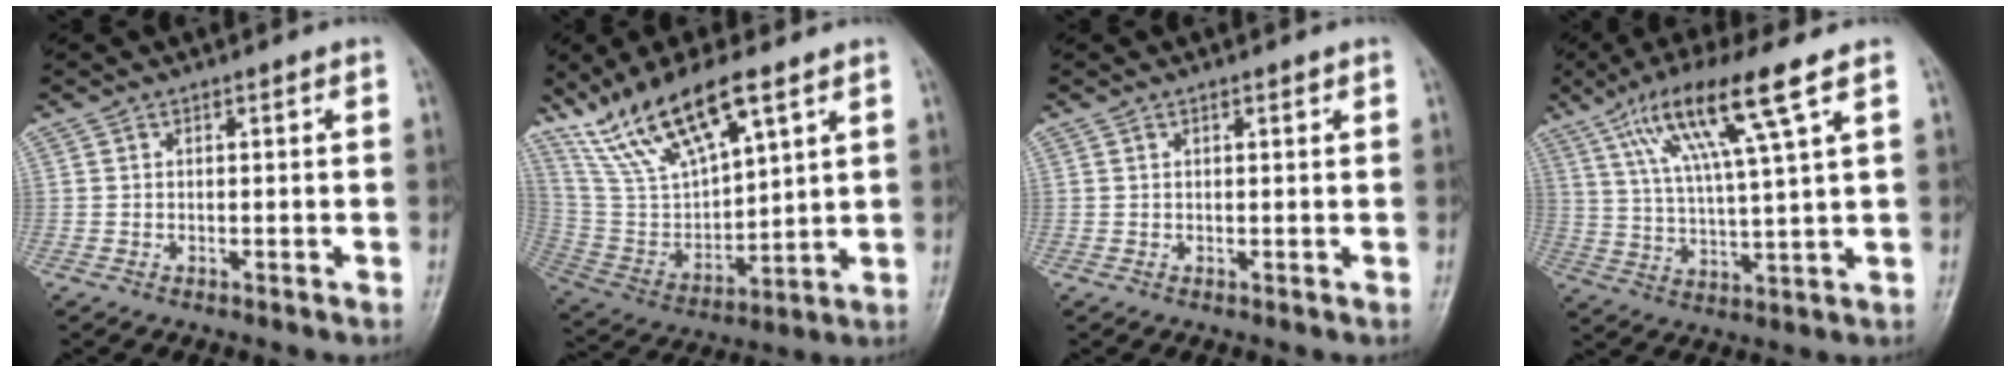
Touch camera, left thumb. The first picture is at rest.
{"total": 17.4, "force": [11.4, 5.8, 11.8], "torque": [-0.207, -0.039, 0.234]}
{"total": 1.1, "force": [0.7, 0.4, 0.7], "torque": [-0.007, -0.002, 0.010]}
{"total": 14.7, "force": [7.4, 1.3, 12.6], "torque": [-0.241, -0.011, 0.138]}